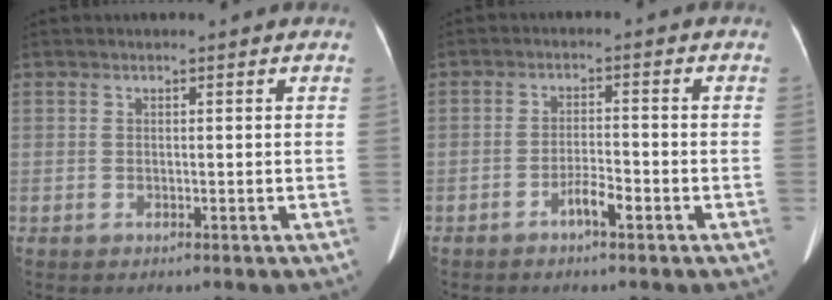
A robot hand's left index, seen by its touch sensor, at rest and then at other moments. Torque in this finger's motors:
{"motor_torque": [0.18, 0.29, 0.05, 0.04]}